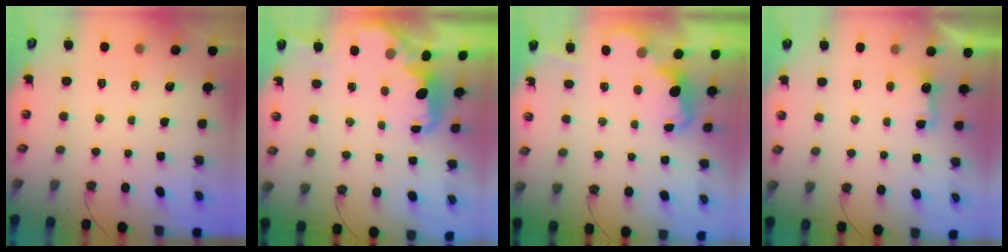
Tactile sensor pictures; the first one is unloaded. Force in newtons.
{"total": 1.6, "press": 1.4, "slide": 0.7}
{"total": 2.4, "press": 2.4, "slide": 0.5}
{"total": 2.9, "press": 2.7, "slide": 1.0}